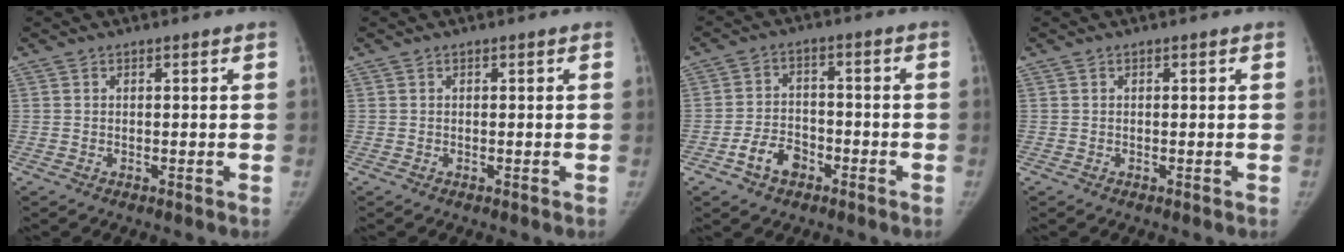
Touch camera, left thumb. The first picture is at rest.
{"total": 0.0}
{"total": 6.4, "force": [-3.5, 4.4, 3.0], "torque": [-0.041, 0.031, -0.062]}
{"total": 0.0}